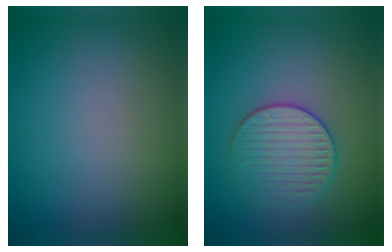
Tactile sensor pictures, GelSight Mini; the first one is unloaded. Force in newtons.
{"total": 3.2, "press": 3.2, "slide": 0.3}